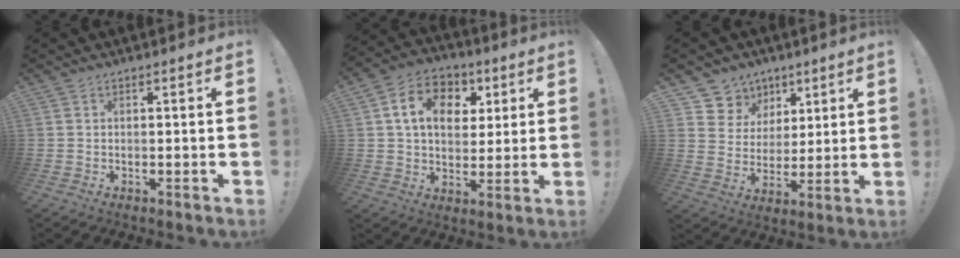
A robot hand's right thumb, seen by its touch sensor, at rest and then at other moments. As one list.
[{"total": 13.6, "force": [4.4, 10.4, 7.7], "torque": [-0.110, -0.007, 0.085]}, {"total": 9.0, "force": [4.8, 7.5, 1.3], "torque": [-0.013, -0.041, 0.097]}]